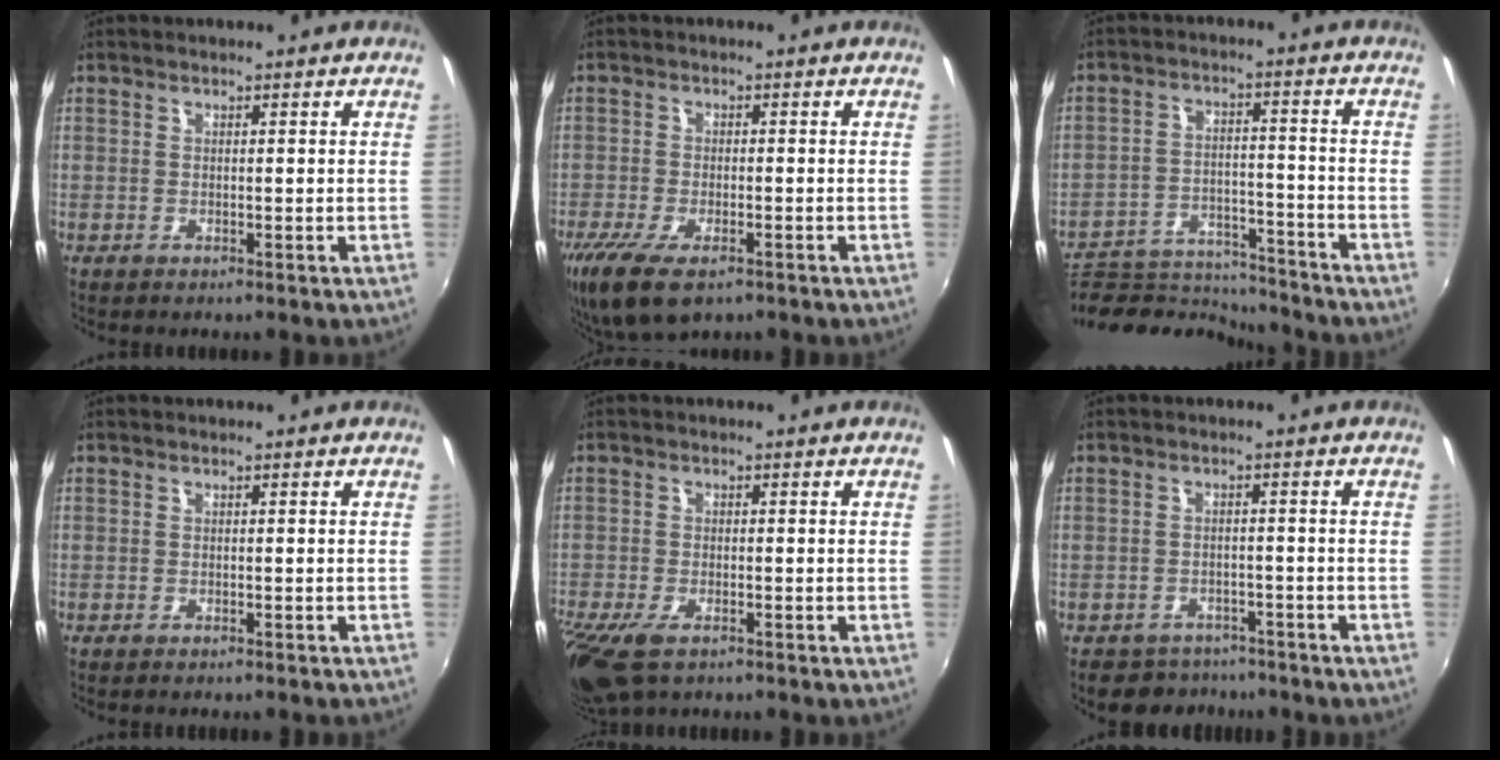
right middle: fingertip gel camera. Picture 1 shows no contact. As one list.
[{"total": 10.5, "force": [-6.6, 4.4, 7.0], "torque": [-0.163, -0.042, -0.114]}, {"total": 12.4, "force": [-12.0, 2.8, 1.7], "torque": [-0.045, 0.009, -0.187]}, {"total": 0.8, "force": [-0.7, 0.1, 0.3], "torque": [-0.005, -0.003, -0.010]}, {"total": 9.2, "force": [-6.1, 3.8, 5.8], "torque": [-0.145, -0.040, -0.114]}, {"total": 7.2, "force": [-6.1, 3.7, 1.3], "torque": [-0.037, 0.002, -0.087]}]